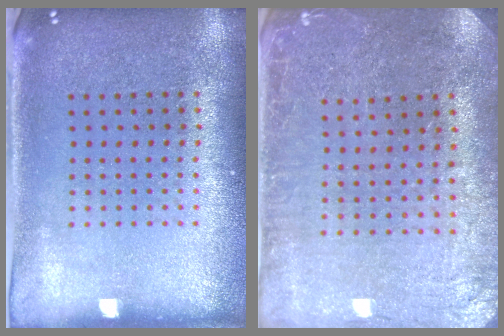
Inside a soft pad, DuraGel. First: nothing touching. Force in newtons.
{"total": 0.7, "press": 0.7, "slide": 0.2}